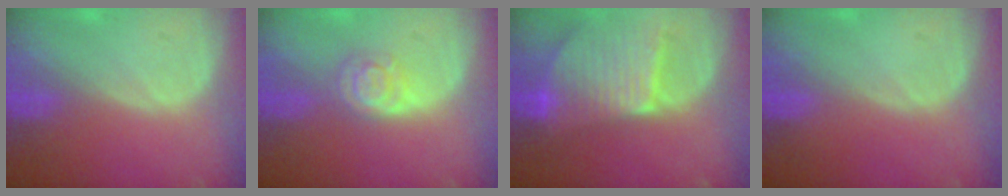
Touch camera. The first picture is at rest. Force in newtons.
{"total": 4.3, "press": 3.9, "slide": 1.9}
{"total": 9.5, "press": 8.4, "slide": 4.5}
{"total": 0.0}